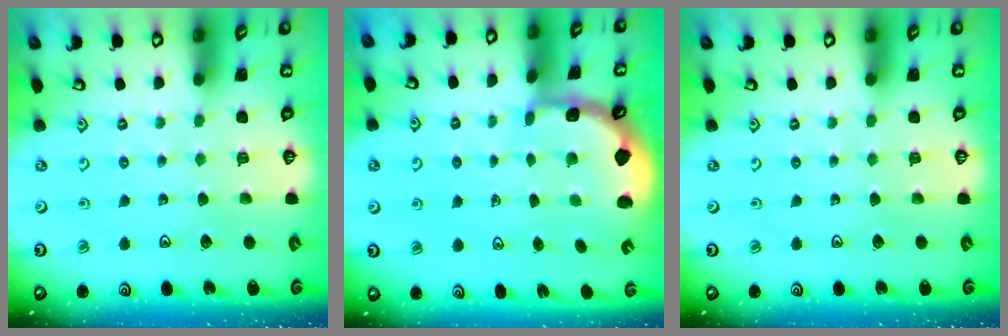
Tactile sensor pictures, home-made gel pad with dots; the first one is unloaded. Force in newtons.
{"total": 1.7, "press": 1.6, "slide": 0.5}
{"total": 0.0}